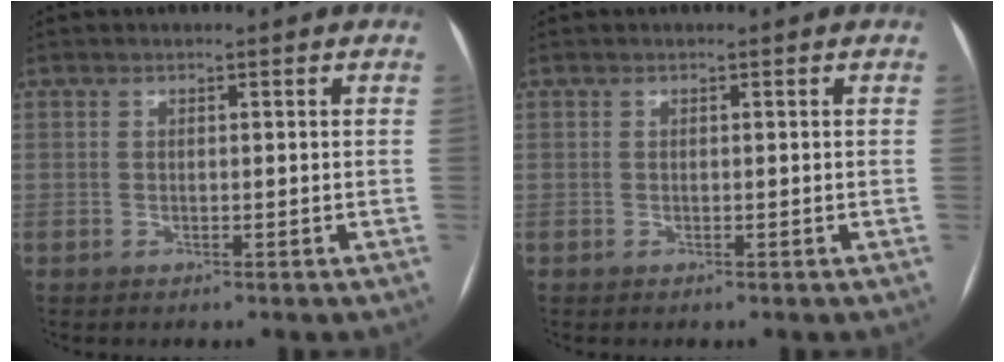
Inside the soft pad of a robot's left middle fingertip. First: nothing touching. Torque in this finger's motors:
{"motor_torque": [-0.01, 0.00, 0.00, -0.01]}